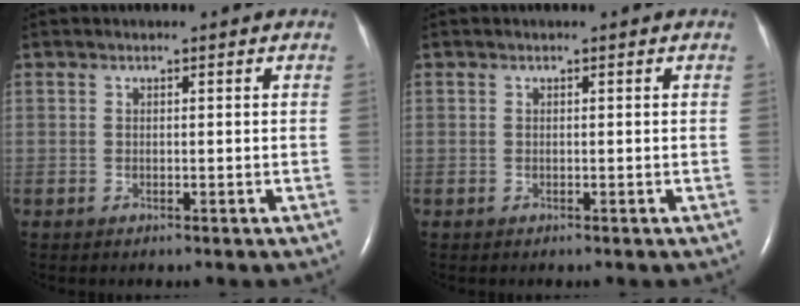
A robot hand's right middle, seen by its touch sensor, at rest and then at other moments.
{"total": 0.0}